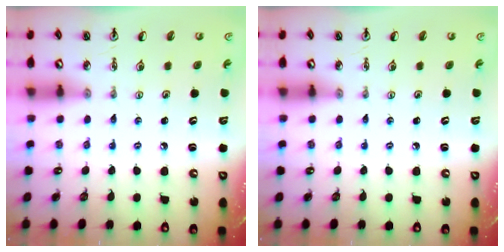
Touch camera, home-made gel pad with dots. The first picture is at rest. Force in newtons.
{"total": 0.0}